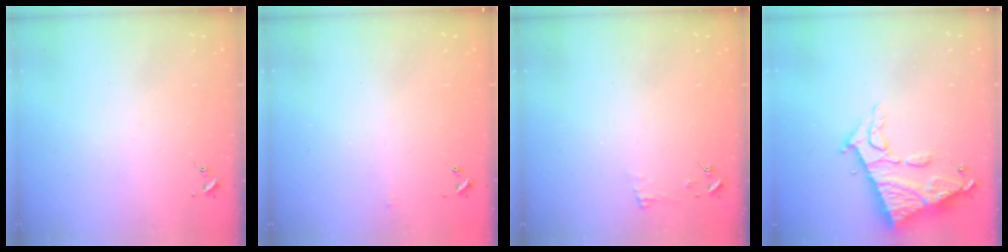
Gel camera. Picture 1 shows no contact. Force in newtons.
{"total": 3.2, "press": 3.2, "slide": 0.3}
{"total": 4.2, "press": 4.2, "slide": 0.4}
{"total": 14.4, "press": 14.3, "slide": 1.4}